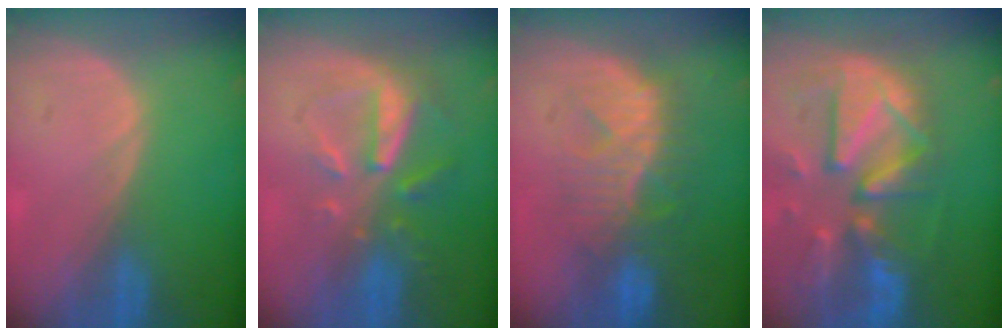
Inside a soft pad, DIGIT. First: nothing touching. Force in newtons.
{"total": 8.0, "press": 7.3, "slide": 3.3}
{"total": 9.0, "press": 8.6, "slide": 2.5}
{"total": 12.7, "press": 11.1, "slide": 6.2}